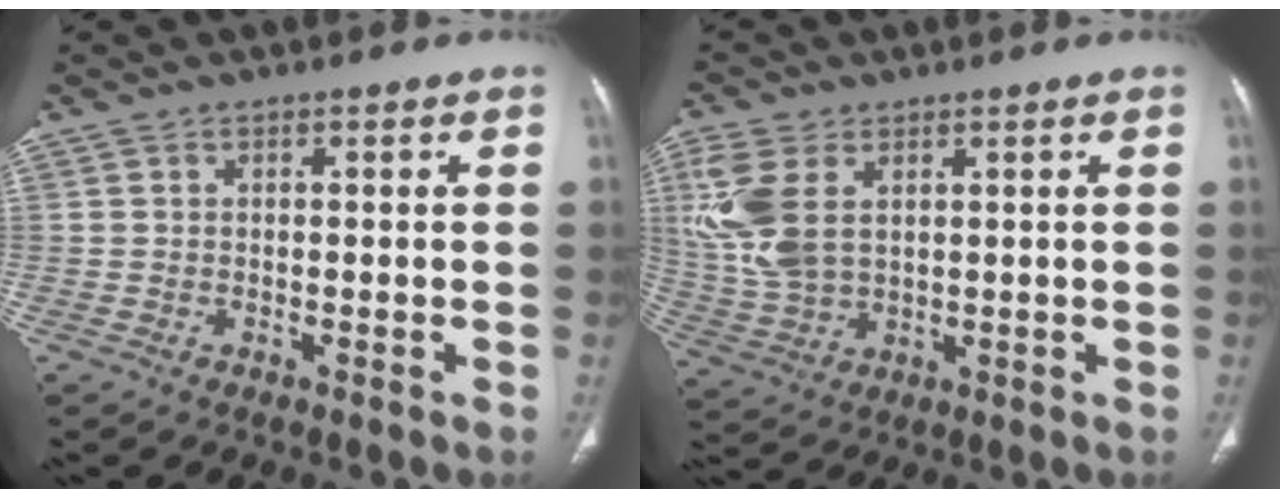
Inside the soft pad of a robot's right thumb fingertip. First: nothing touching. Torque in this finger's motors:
{"motor_torque": [0.42, 0.78, 0.30, 0.36, 0.25]}